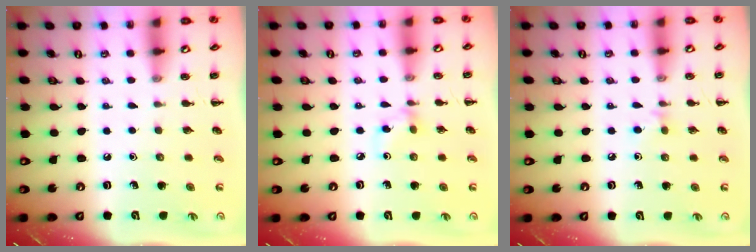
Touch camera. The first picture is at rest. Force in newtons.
{"total": 3.5, "press": 3.4, "slide": 0.7}
{"total": 4.2, "press": 3.9, "slide": 1.5}